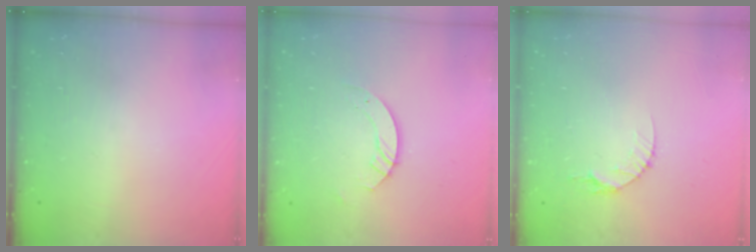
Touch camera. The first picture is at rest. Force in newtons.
{"total": 3.7, "press": 3.7, "slide": 0.3}
{"total": 5.3, "press": 5.2, "slide": 0.5}